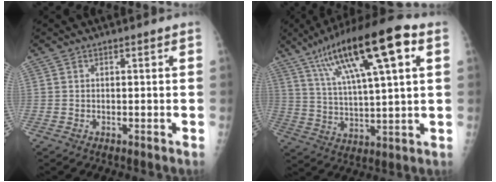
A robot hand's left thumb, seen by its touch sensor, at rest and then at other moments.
{"total": 21.5, "force": [9.8, 5.2, 18.4], "torque": [-0.307, 0.002, 0.166]}